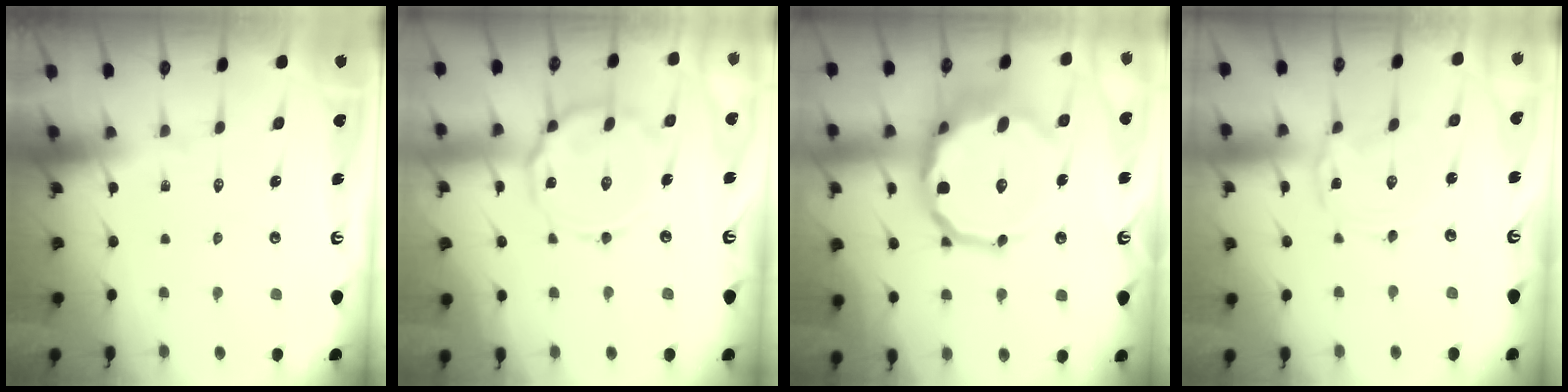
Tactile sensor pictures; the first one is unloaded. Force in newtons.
{"total": 13.9, "press": 13.9, "slide": 1.2}
{"total": 16.8, "press": 16.3, "slide": 4.2}
{"total": 1.5, "press": 1.5, "slide": 0.3}